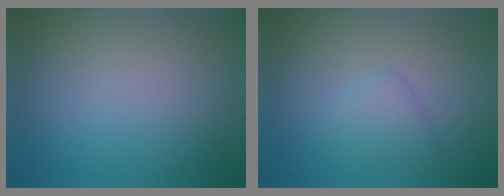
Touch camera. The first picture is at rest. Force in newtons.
{"total": 1.6, "press": 1.6, "slide": 0.2}